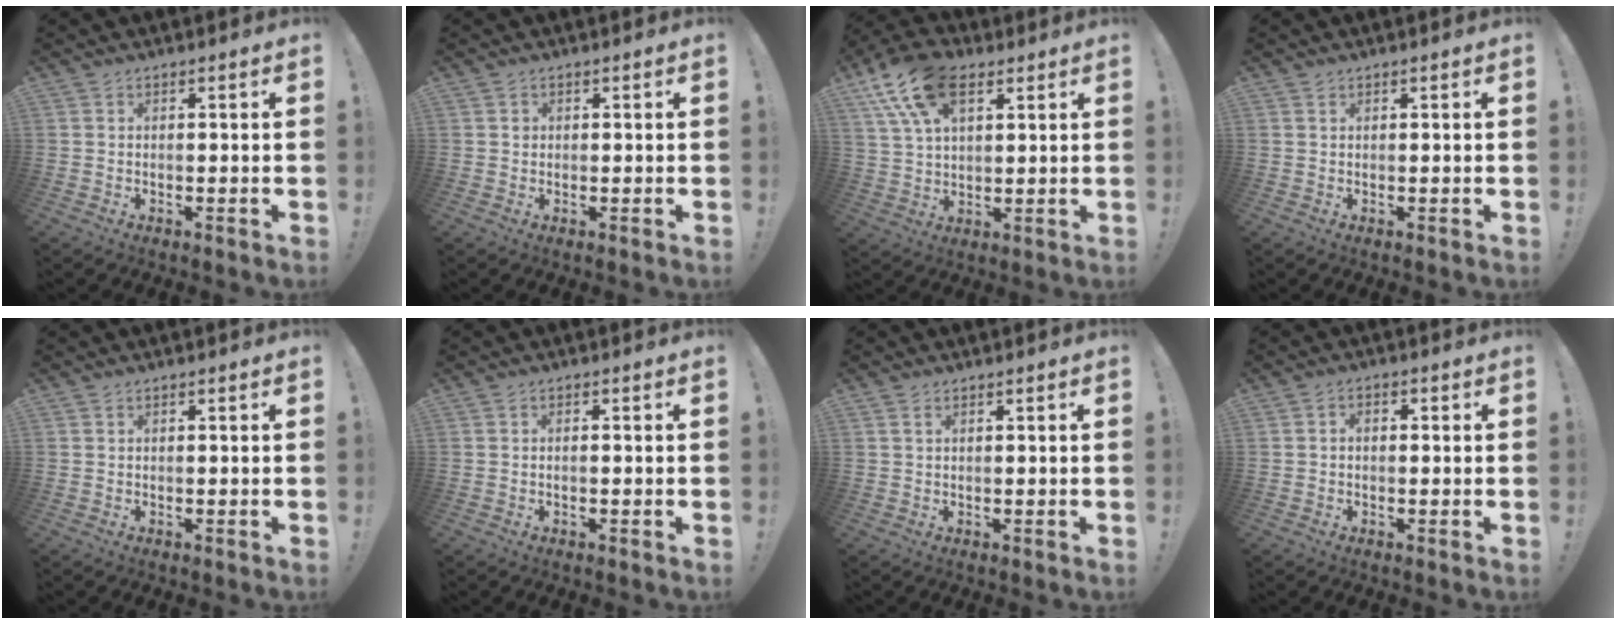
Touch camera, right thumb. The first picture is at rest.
{"total": 0.8, "force": [0.0, 0.8, 0.1], "torque": [-0.001, 0.003, -0.001]}
{"total": 15.0, "force": [7.6, 8.3, 9.8], "torque": [-0.188, -0.017, 0.138]}
{"total": 0.6, "force": [0.4, 0.3, 0.1], "torque": [0.000, -0.002, 0.009]}
{"total": 0.0}
{"total": 0.8, "force": [-0.4, 0.1, 0.6], "torque": [-0.017, 0.003, -0.007]}
{"total": 1.1, "force": [0.6, 0.4, 0.8], "torque": [-0.026, 0.004, 0.013]}
{"total": 2.1, "force": [-1.1, 1.3, 1.2], "torque": [-0.024, 0.012, -0.020]}